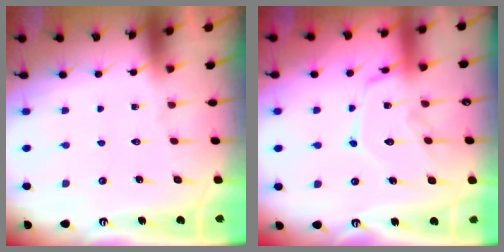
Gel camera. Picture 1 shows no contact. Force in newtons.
{"total": 12.1, "press": 12.1, "slide": 0.8}